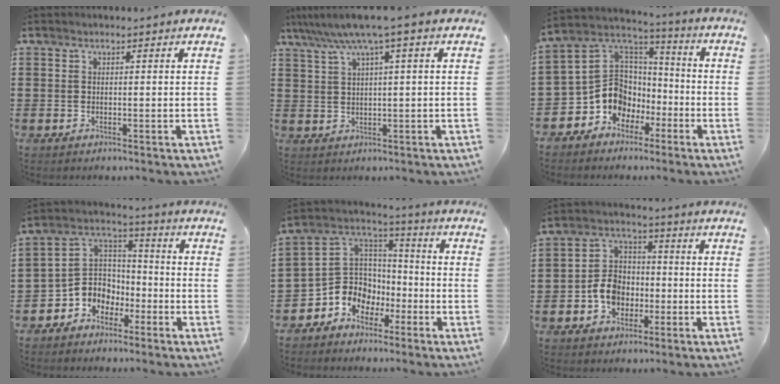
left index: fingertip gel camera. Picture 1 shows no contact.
{"total": 5.1, "force": [2.5, -0.4, 4.5], "torque": [-0.091, -0.009, 0.039]}
{"total": 9.0, "force": [-3.2, 8.1, 2.1], "torque": [-0.085, -0.005, -0.061]}
{"total": 6.3, "force": [-3.4, 5.2, 0.4], "torque": [-0.042, 0.003, -0.074]}
{"total": 7.9, "force": [-3.8, 6.9, 1.0], "torque": [-0.060, 0.000, -0.075]}
{"total": 6.8, "force": [-2.5, 5.5, 3.2], "torque": [-0.084, 0.015, -0.050]}